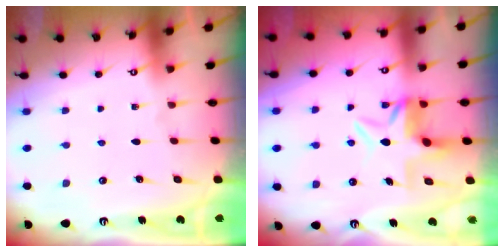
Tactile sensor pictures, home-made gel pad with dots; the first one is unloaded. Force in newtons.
{"total": 6.7, "press": 6.7, "slide": 0.5}